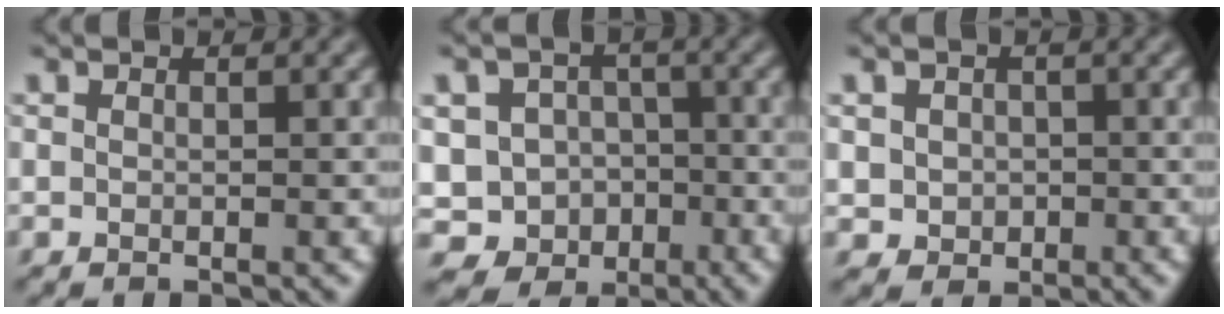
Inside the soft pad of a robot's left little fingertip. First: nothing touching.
{"total": 9.2, "force": [-4.3, 7.9, 1.8], "torque": [-0.020, 0.005, -0.084]}
{"total": 2.0, "force": [-0.1, 1.9, 0.6], "torque": [-0.003, 0.001, -0.001]}